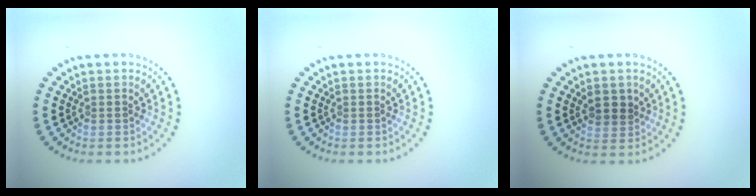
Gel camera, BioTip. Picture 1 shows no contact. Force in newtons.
{"total": 0.0}
{"total": 2.0, "press": 1.9, "slide": 0.7}